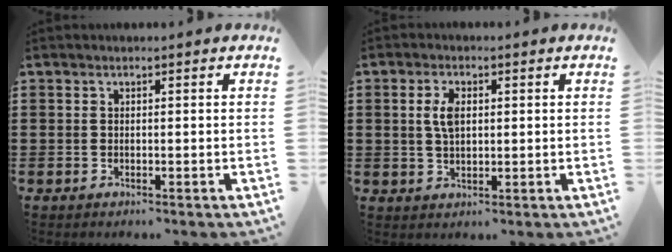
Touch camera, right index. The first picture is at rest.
{"total": 4.1, "force": [0.7, 2.0, 3.5], "torque": [-0.074, 0.010, 0.011]}